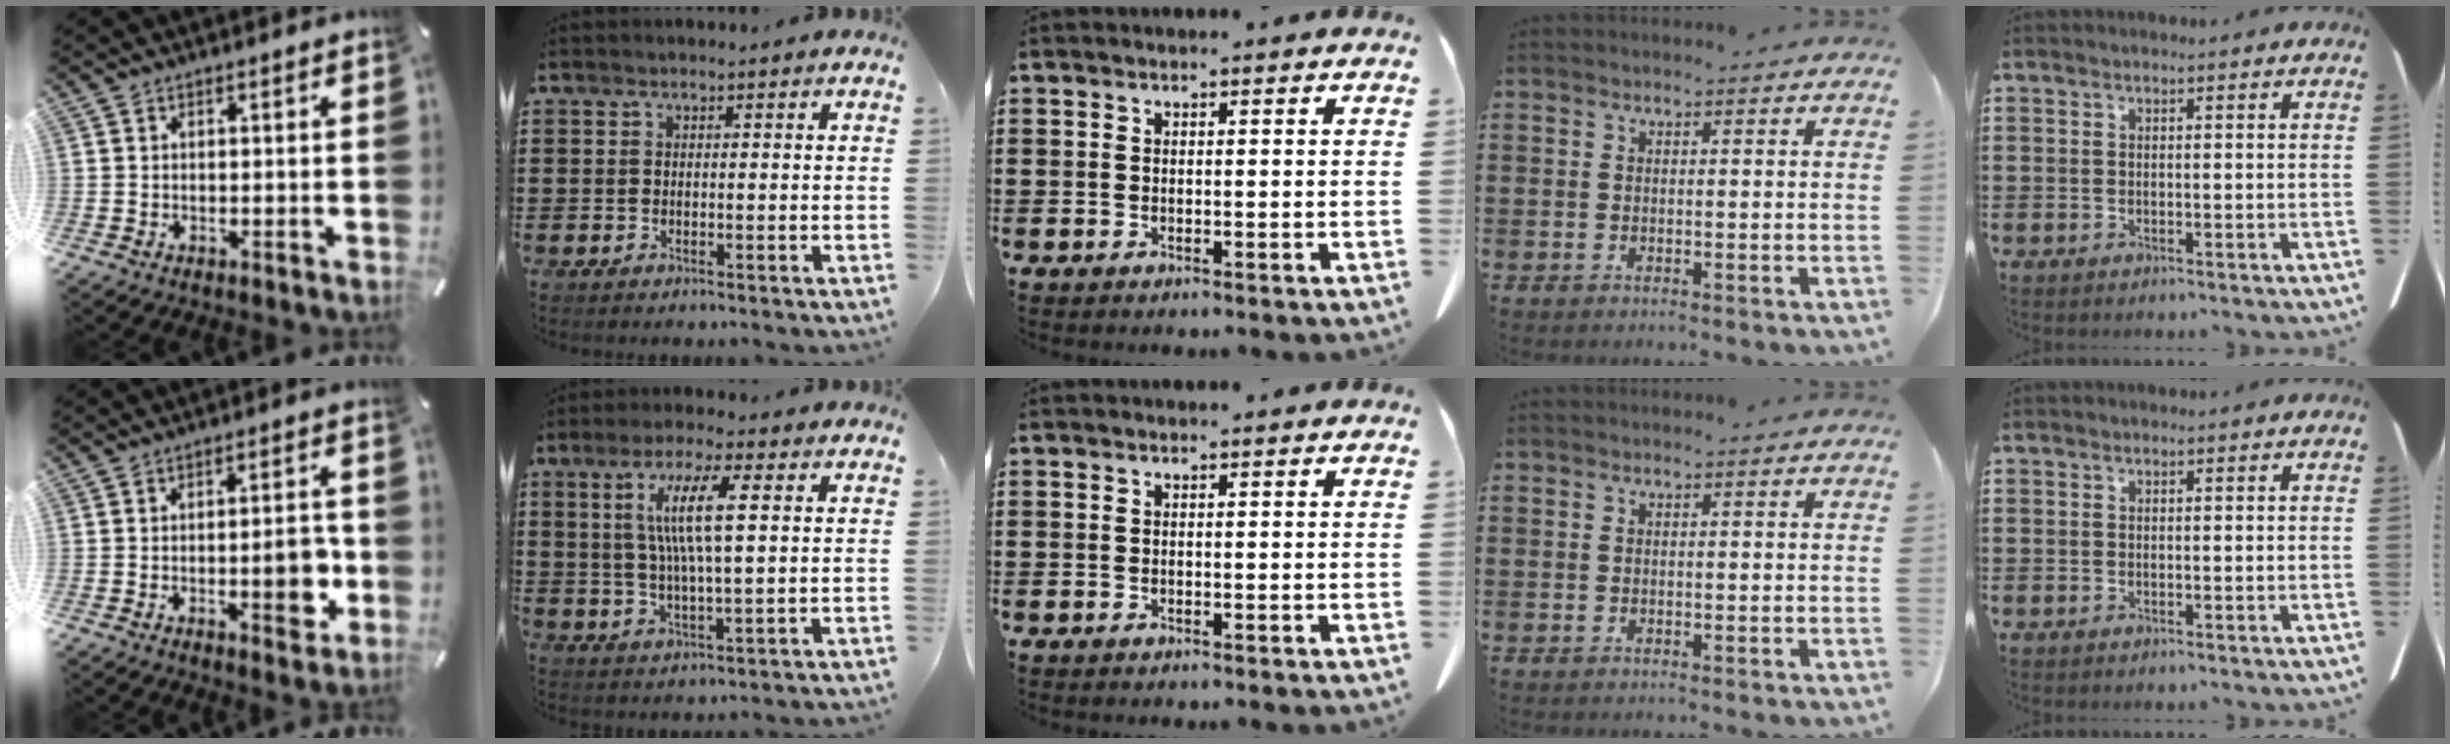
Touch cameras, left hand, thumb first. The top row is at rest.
{"thumb": {"total": 8.6, "force": [-1.9, 3.8, 7.5], "torque": [-0.093, 0.004, -0.029]}, "index": {"total": 9.0, "force": [2.4, 1.6, 8.5], "torque": [-0.177, 0.001, 0.035]}}